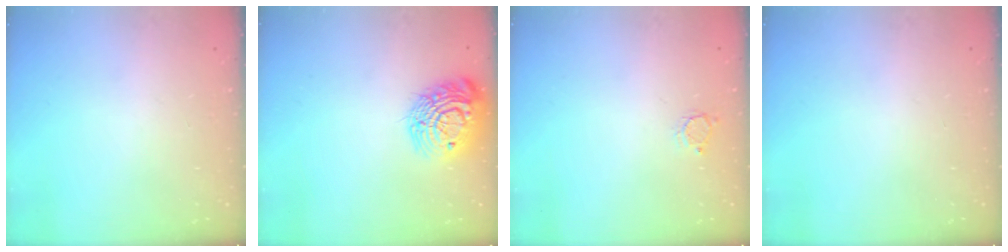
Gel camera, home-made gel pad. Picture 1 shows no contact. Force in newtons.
{"total": 16.2, "press": 16.1, "slide": 1.4}
{"total": 2.6, "press": 2.6, "slide": 0.2}
{"total": 0.0}